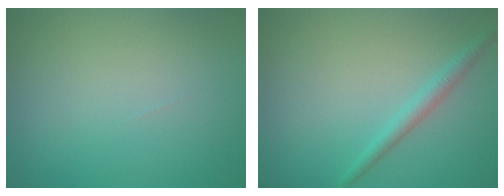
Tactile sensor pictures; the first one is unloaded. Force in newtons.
{"total": 1.8, "press": 1.7, "slide": 0.1}